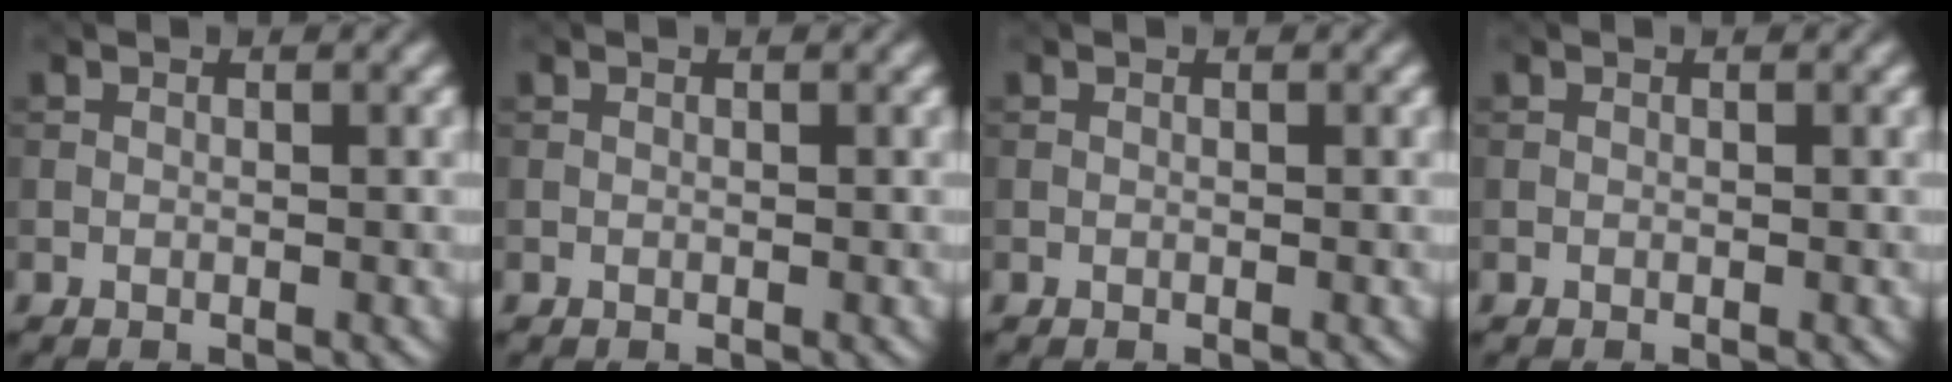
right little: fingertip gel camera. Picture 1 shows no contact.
{"total": 0.0}
{"total": 0.0}
{"total": 0.0}